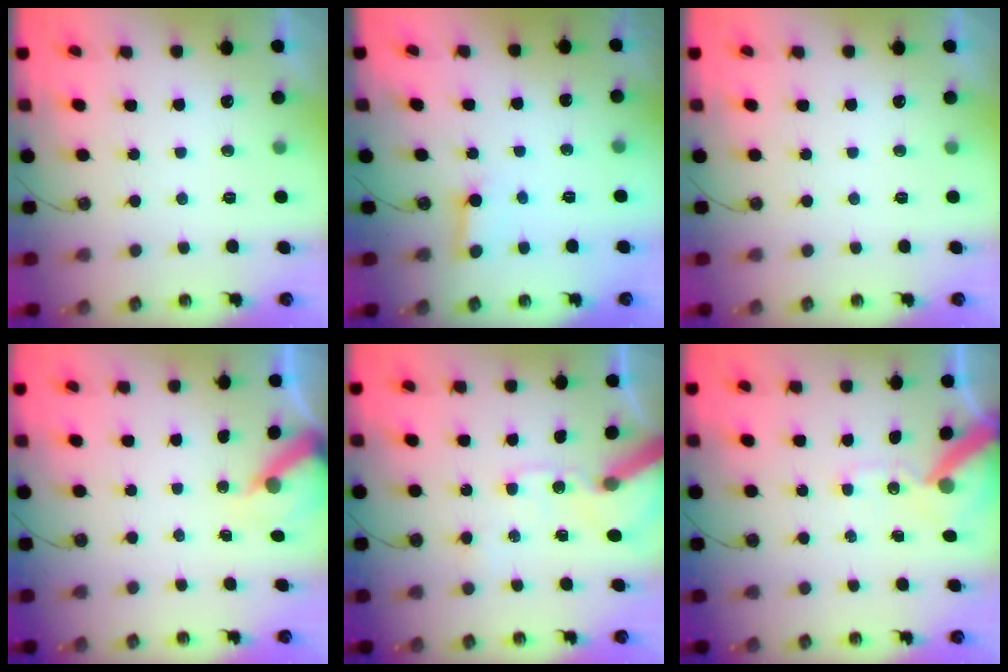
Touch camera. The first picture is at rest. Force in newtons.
{"total": 2.9, "press": 2.9, "slide": 0.4}
{"total": 0.0}
{"total": 6.0, "press": 6.0, "slide": 0.3}
{"total": 12.8, "press": 12.6, "slide": 2.3}
{"total": 11.3, "press": 11.2, "slide": 1.7}